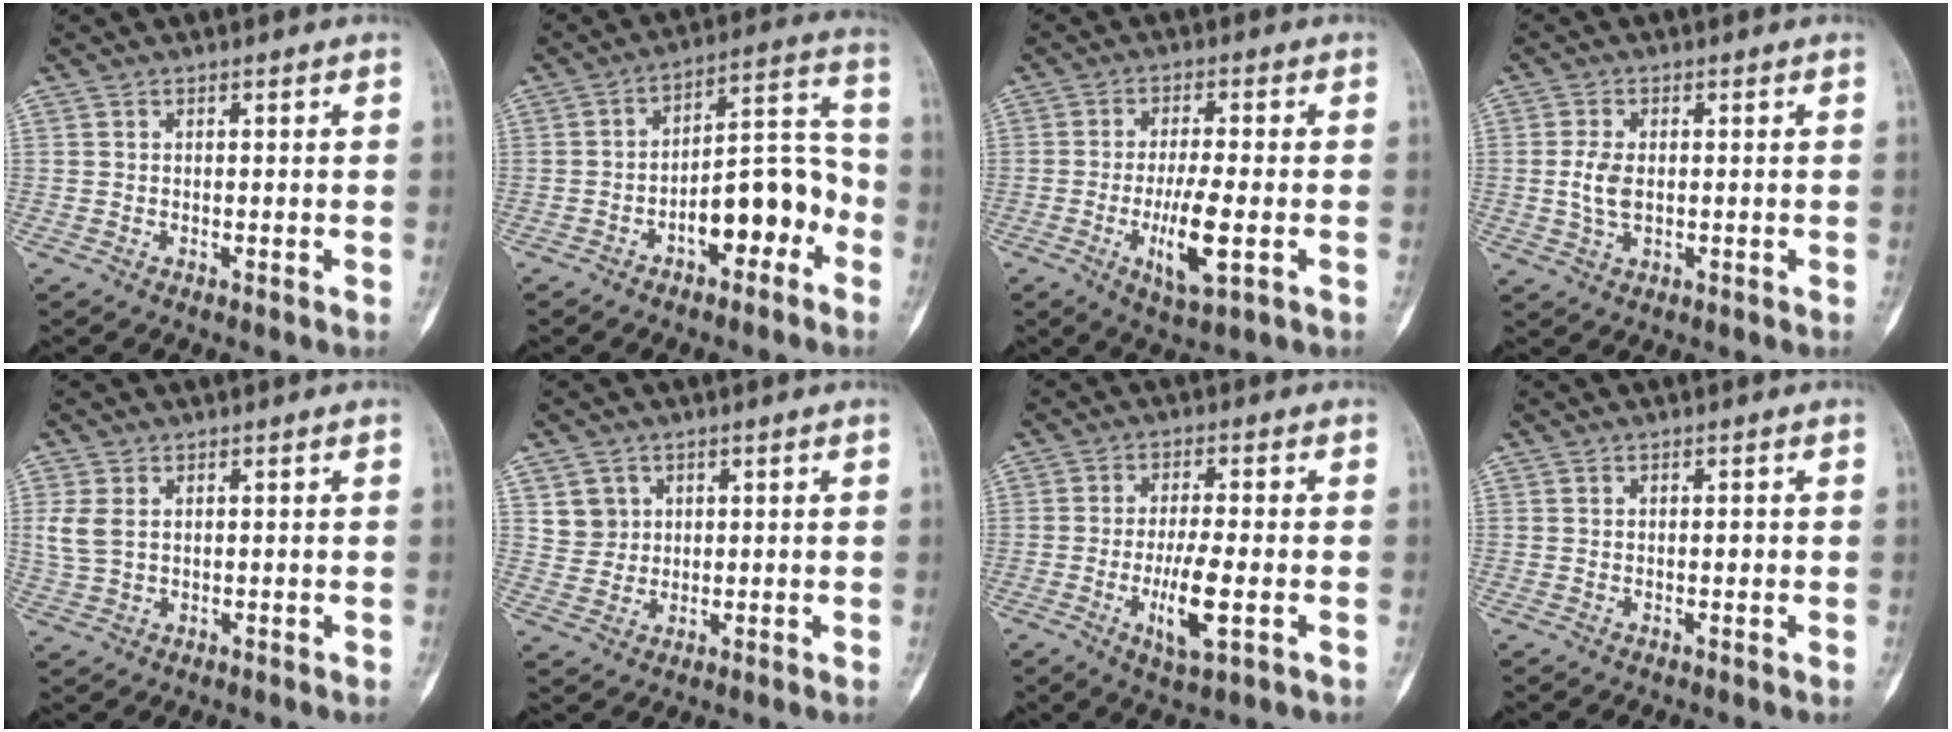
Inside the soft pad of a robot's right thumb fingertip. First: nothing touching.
{"total": 13.0, "force": [-5.1, 6.1, 10.3], "torque": [-0.123, 0.060, -0.076]}
{"total": 8.9, "force": [-2.3, 2.2, 8.3], "torque": [-0.155, -0.004, -0.036]}
{"total": 4.5, "force": [-0.1, 2.6, 3.7], "torque": [-0.075, -0.001, -0.001]}
{"total": 4.3, "force": [1.0, 2.9, 3.0], "torque": [-0.073, 0.002, 0.027]}
{"total": 4.4, "force": [1.8, 4.0, 0.7], "torque": [0.009, -0.010, 0.036]}
{"total": 8.2, "force": [-2.2, 2.1, 7.6], "torque": [-0.143, -0.003, -0.035]}
{"total": 0.8, "force": [0.0, 0.4, 0.7], "torque": [-0.005, 0.001, -0.002]}